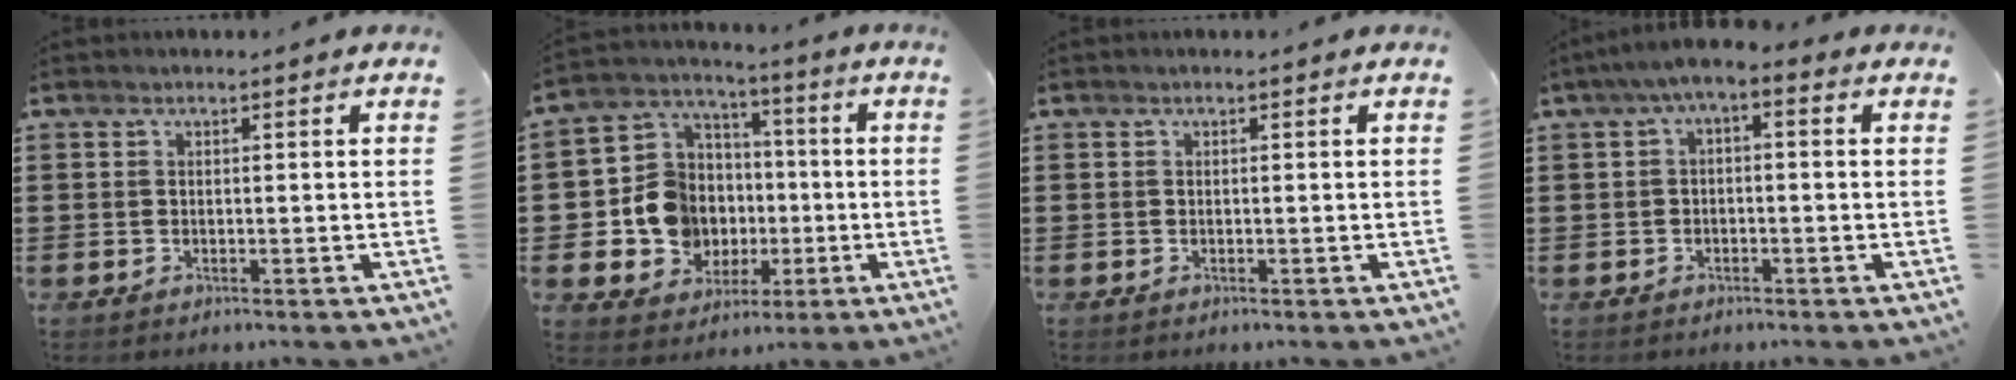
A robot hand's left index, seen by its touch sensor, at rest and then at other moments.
{"total": 10.7, "force": [-1.1, 10.1, 3.5], "torque": [-0.131, 0.003, -0.013]}
{"total": 0.0}
{"total": 2.7, "force": [-1.8, 0.5, 1.9], "torque": [-0.035, 0.003, -0.041]}